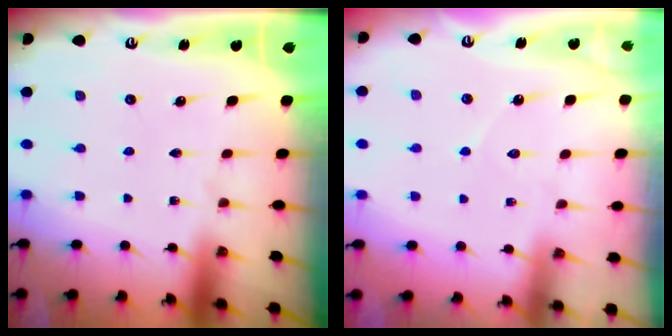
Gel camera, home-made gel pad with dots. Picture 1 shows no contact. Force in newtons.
{"total": 5.2, "press": 5.2, "slide": 0.6}